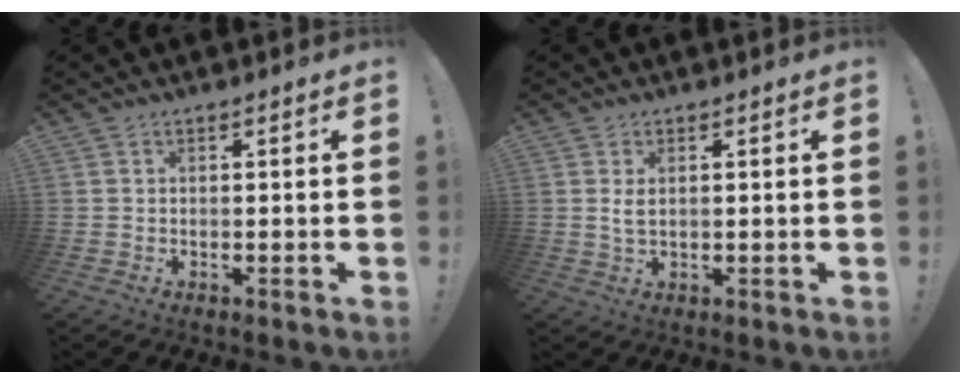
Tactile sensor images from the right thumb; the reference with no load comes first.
{"total": 2.7, "force": [0.9, 1.5, 2.1], "torque": [-0.026, -0.003, 0.013]}